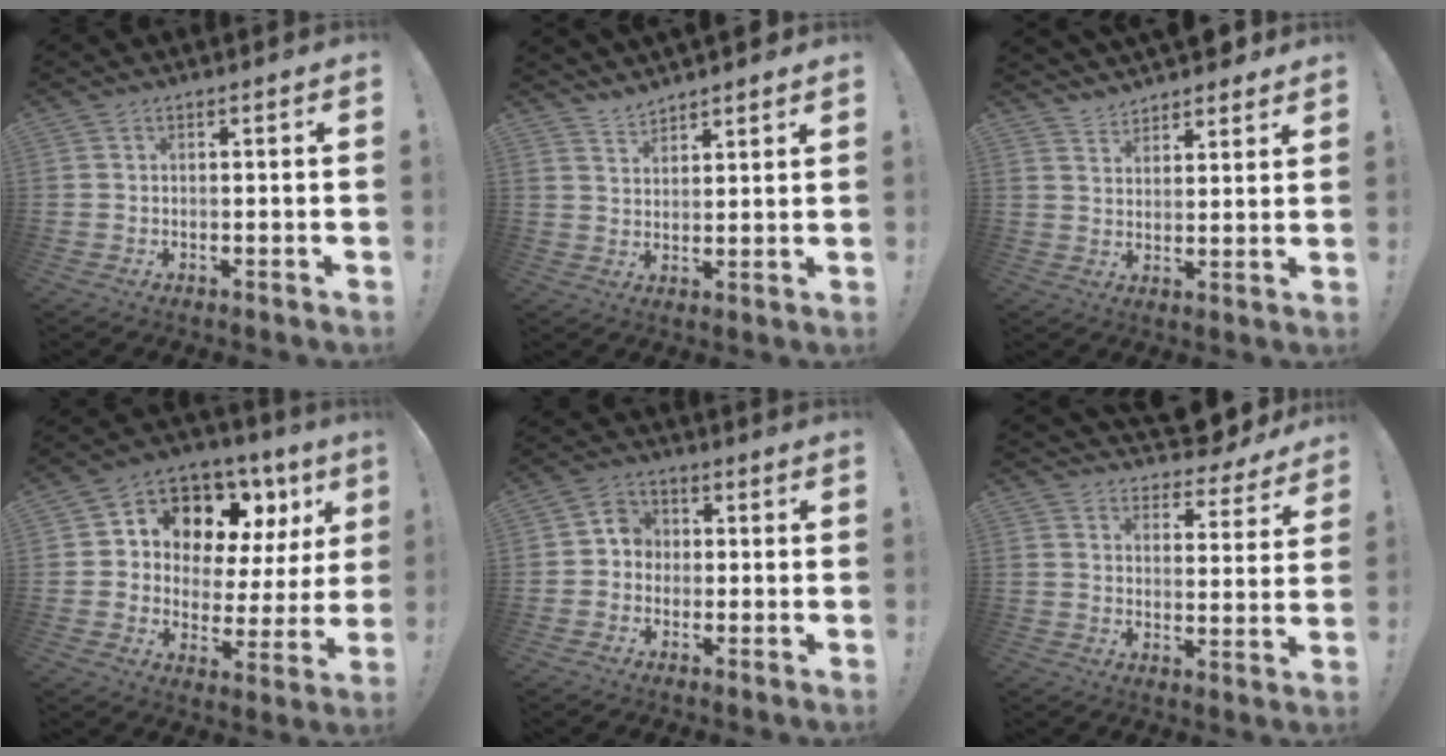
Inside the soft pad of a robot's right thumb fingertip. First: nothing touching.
{"total": 4.4, "force": [4.3, 1.1, 0.5], "torque": [-0.009, -0.027, 0.079]}
{"total": 5.6, "force": [5.2, 1.9, 0.5], "torque": [-0.012, -0.039, 0.096]}
{"total": 10.2, "force": [6.1, 6.7, 4.7], "torque": [-0.073, -0.061, 0.111]}
{"total": 5.1, "force": [-0.9, 4.7, 1.8], "torque": [-0.031, 0.018, -0.014]}
{"total": 6.7, "force": [6.3, 1.6, 1.6], "torque": [-0.019, -0.064, 0.110]}